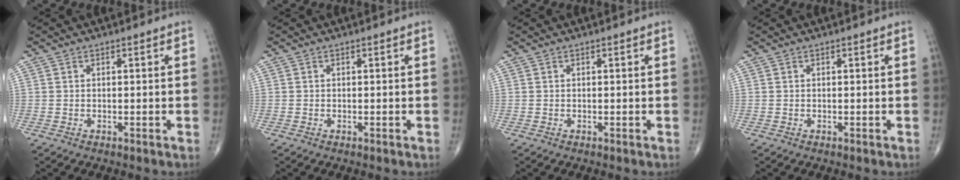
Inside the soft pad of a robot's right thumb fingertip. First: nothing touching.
{"total": 0.0}
{"total": 0.0}
{"total": 0.0}